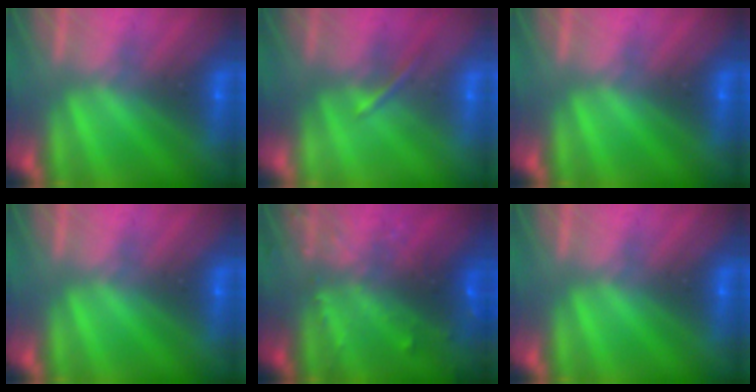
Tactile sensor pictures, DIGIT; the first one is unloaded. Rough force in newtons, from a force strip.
{"total": 1.4}
{"total": 0.0}
{"total": 0.0}
{"total": 5.8}
{"total": 0.0}